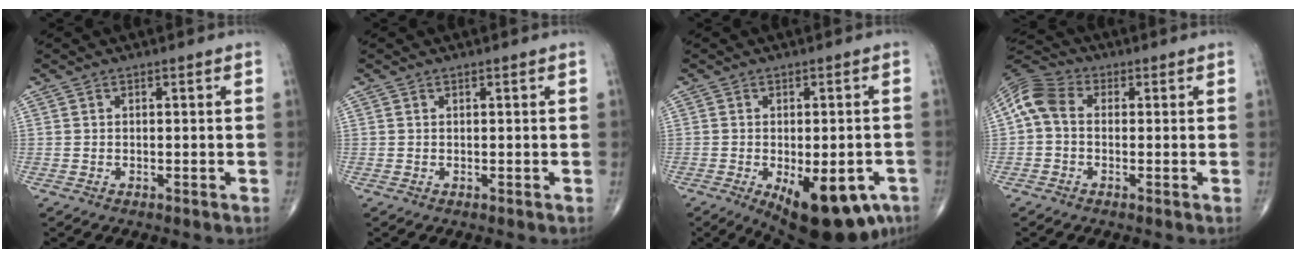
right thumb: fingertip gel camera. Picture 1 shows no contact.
{"total": 0.0}
{"total": 16.0, "force": [-6.9, 7.2, 12.5], "torque": [-0.130, 0.001, -0.077]}
{"total": 7.4, "force": [0.4, 5.2, 5.1], "torque": [-0.101, 0.021, -0.007]}